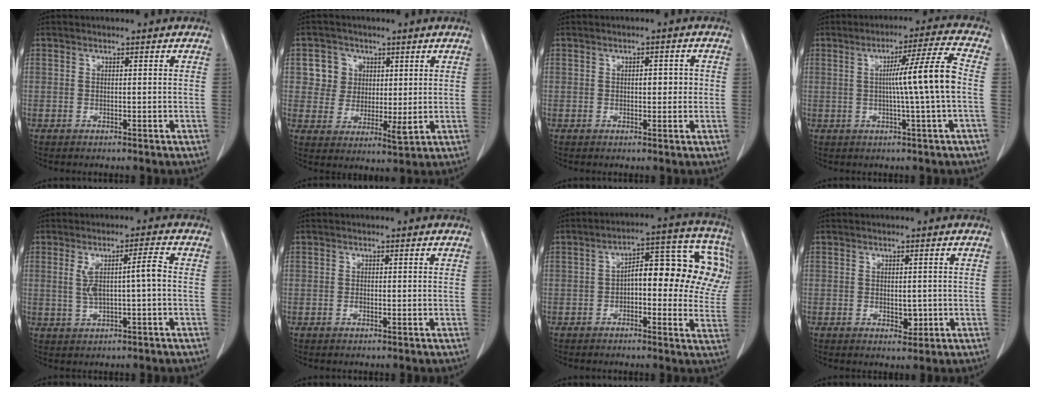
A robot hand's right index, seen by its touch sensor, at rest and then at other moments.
{"total": 6.6, "force": [2.6, 5.8, 1.7], "torque": [-0.028, 0.009, 0.052]}
{"total": 2.7, "force": [0.2, 1.3, 2.3], "torque": [-0.029, 0.006, 0.002]}
{"total": 9.4, "force": [0.0, -1.9, 9.2], "torque": [-0.142, 0.005, 0.003]}
{"total": 5.5, "force": [0.2, 0.5, 5.5], "torque": [-0.098, 0.013, 0.009]}
{"total": 0.6, "force": [-0.2, 0.3, 0.5], "torque": [-0.010, 0.000, -0.003]}
{"total": 17.2, "force": [2.5, 7.1, 15.4], "torque": [-0.199, 0.056, 0.030]}
{"total": 2.4, "force": [-0.4, 1.4, 1.9], "torque": [-0.024, -0.002, 0.000]}